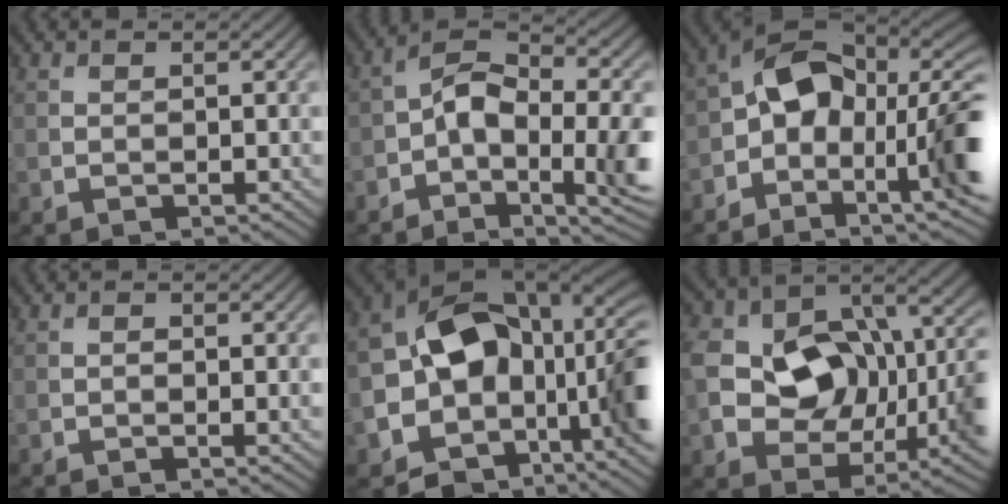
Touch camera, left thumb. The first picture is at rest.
{"total": 10.5, "force": [-1.9, 5.1, 9.0], "torque": [-0.155, 0.002, -0.040]}
{"total": 15.0, "force": [-1.3, 8.1, 12.5], "torque": [-0.183, 0.011, -0.034]}
{"total": 1.5, "force": [-0.5, 0.6, 1.3], "torque": [-0.019, 0.000, -0.008]}
{"total": 16.4, "force": [-3.1, 11.0, 11.7], "torque": [-0.200, -0.009, -0.047]}
{"total": 16.4, "force": [0.3, 12.2, 11.0], "torque": [-0.207, -0.029, 0.025]}